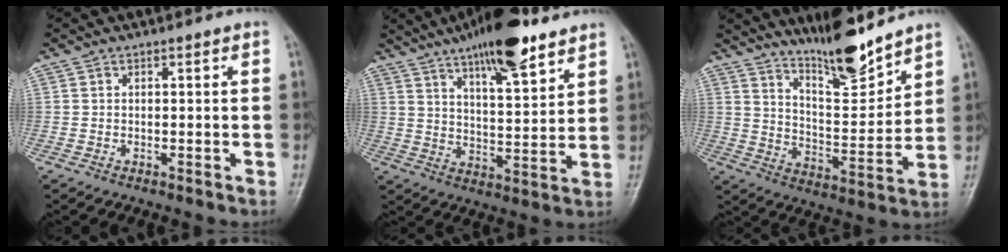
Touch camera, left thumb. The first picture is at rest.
{"total": 15.3, "force": [10.4, 4.3, 10.4], "torque": [-0.141, -0.052, 0.169]}
{"total": 12.2, "force": [10.6, 2.0, 5.8], "torque": [-0.074, -0.080, 0.186]}